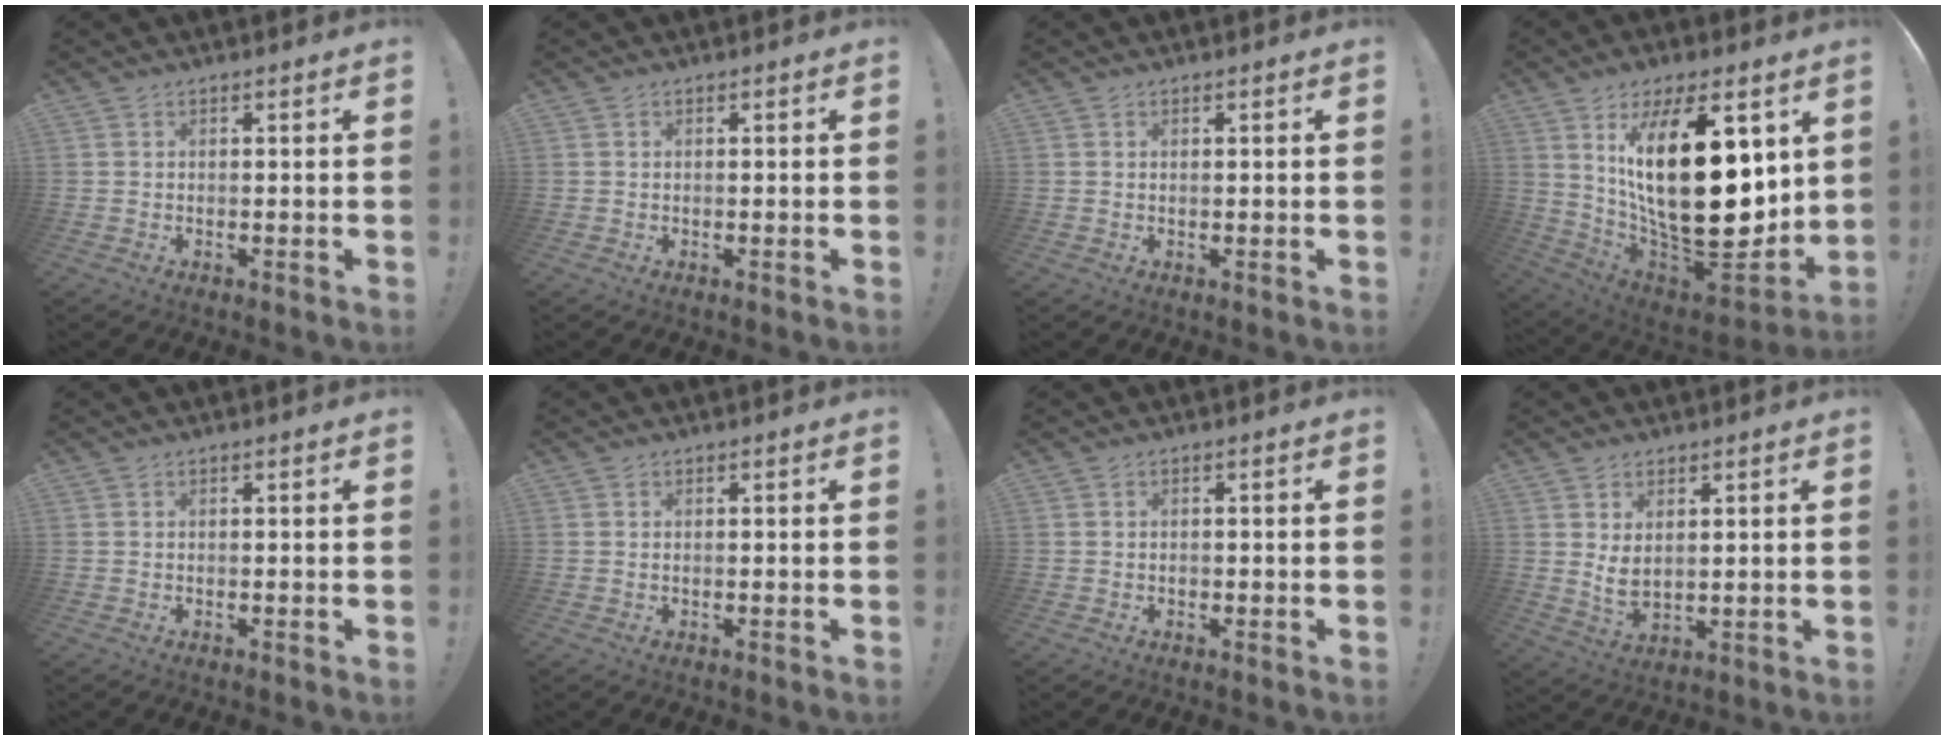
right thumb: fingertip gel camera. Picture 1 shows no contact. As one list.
[{"total": 0.0}, {"total": 0.5, "force": [0.3, 0.1, 0.4], "torque": [-0.003, 0.000, 0.003]}, {"total": 30.4, "force": [6.3, 12.6, 27.0], "torque": [-0.496, -0.057, 0.109]}, {"total": 0.0}, {"total": 0.0}, {"total": 0.8, "force": [-0.5, 0.5, 0.3], "torque": [-0.008, 0.002, -0.008]}, {"total": 5.2, "force": [2.1, 2.7, 3.9], "torque": [-0.069, -0.023, 0.035]}]